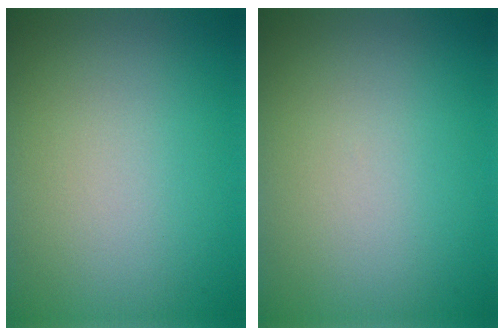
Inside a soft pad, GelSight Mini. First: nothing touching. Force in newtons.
{"total": 0.0}